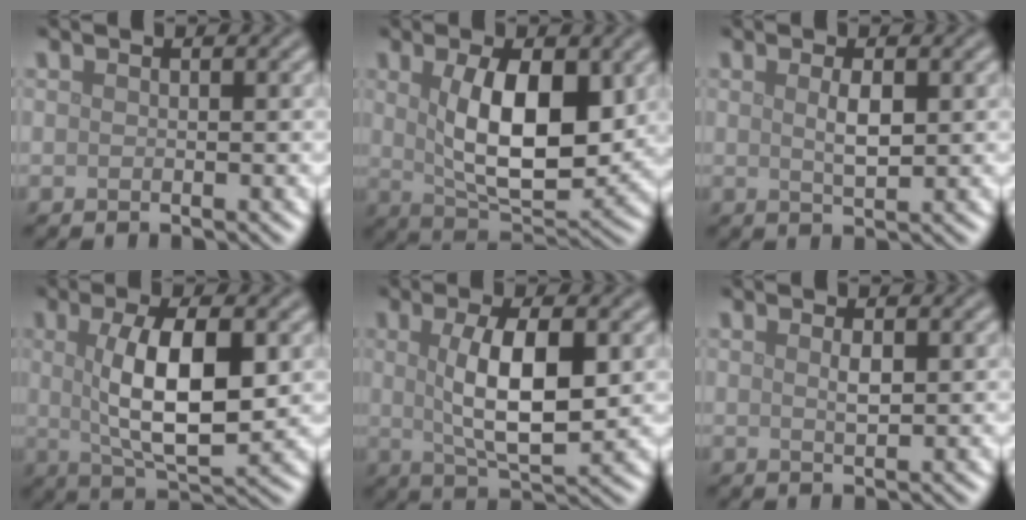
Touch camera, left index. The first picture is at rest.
{"total": 9.0, "force": [1.5, 3.9, 7.9], "torque": [-0.135, -0.008, 0.031]}
{"total": 2.0, "force": [0.5, 0.6, 1.9], "torque": [-0.037, -0.002, 0.012]}
{"total": 8.1, "force": [0.9, 2.7, 7.6], "torque": [-0.132, -0.007, 0.018]}
{"total": 6.9, "force": [0.8, 2.2, 6.5], "torque": [-0.115, -0.002, 0.017]}
{"total": 1.1, "force": [0.4, 0.3, 1.0], "torque": [-0.020, 0.000, 0.008]}